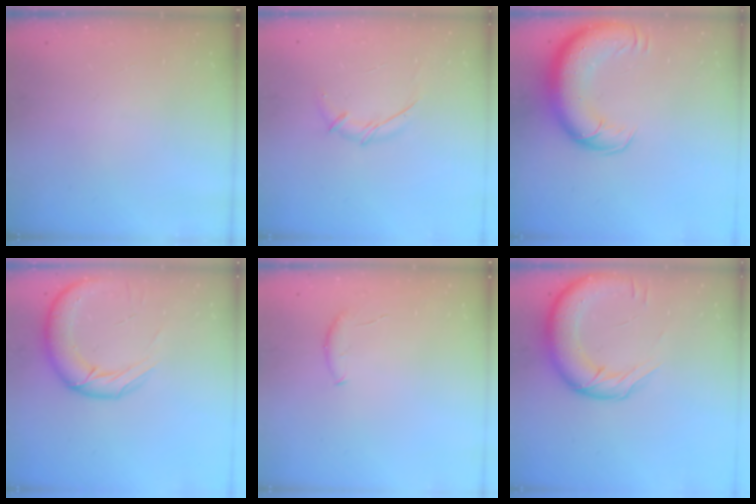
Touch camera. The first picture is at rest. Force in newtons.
{"total": 5.9, "press": 5.7, "slide": 1.3}
{"total": 16.2, "press": 15.7, "slide": 3.9}
{"total": 15.3, "press": 14.8, "slide": 3.8}
{"total": 5.3, "press": 5.2, "slide": 0.6}
{"total": 15.7, "press": 15.3, "slide": 3.6}